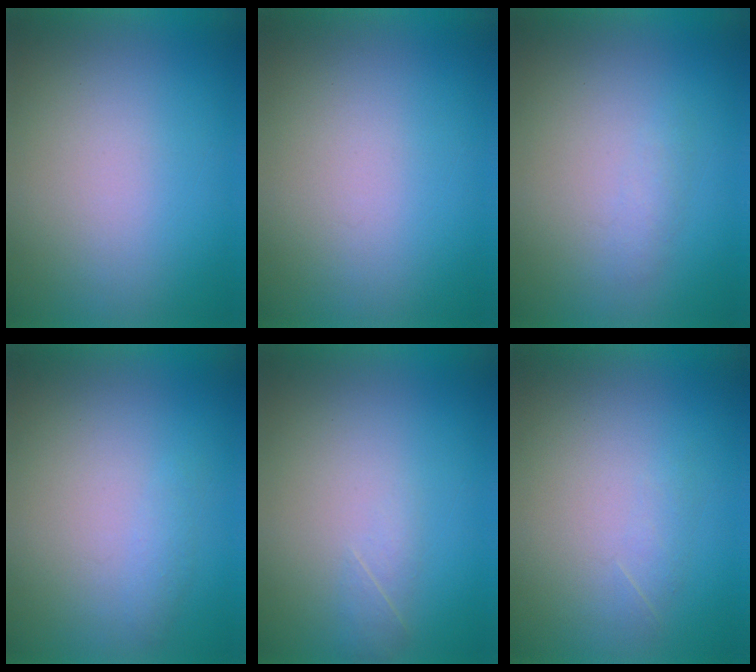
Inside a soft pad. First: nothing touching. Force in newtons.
{"total": 0.0}
{"total": 1.2}
{"total": 1.4}
{"total": 1.6}
{"total": 1.3}